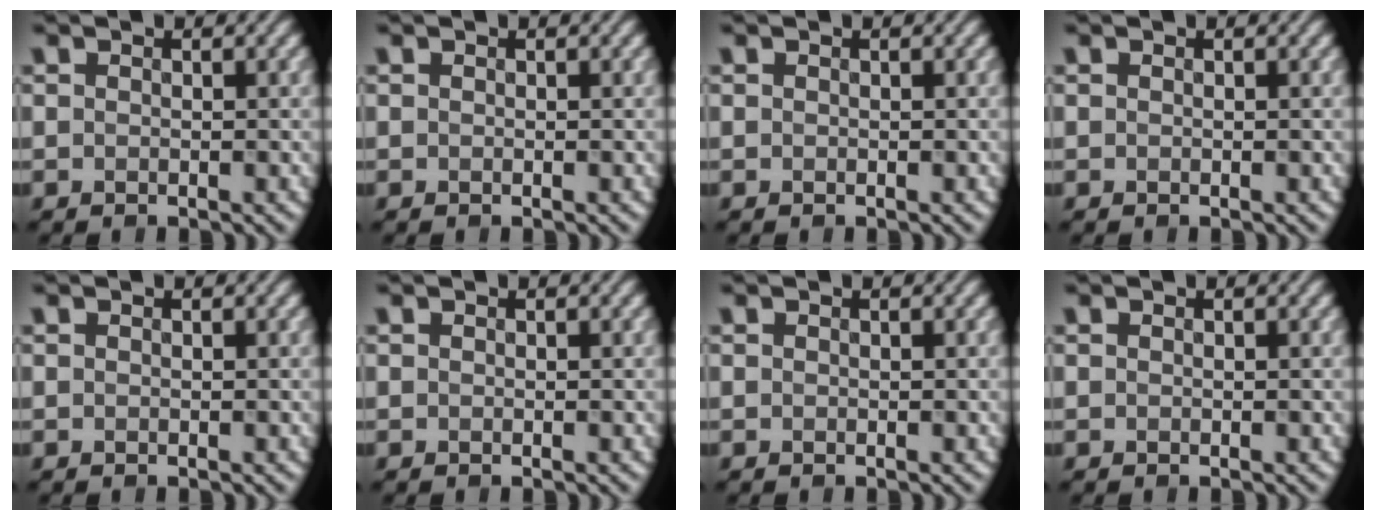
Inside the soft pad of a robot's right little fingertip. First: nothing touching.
{"total": 0.0}
{"total": 0.0}
{"total": 0.0}
{"total": 0.0}
{"total": 0.0}
{"total": 0.0}
{"total": 0.0}